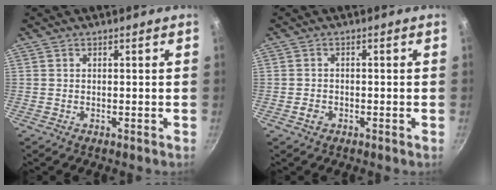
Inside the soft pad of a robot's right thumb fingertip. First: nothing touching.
{"total": 1.6, "force": [-0.9, 1.1, 0.8], "torque": [-0.015, 0.007, -0.017]}